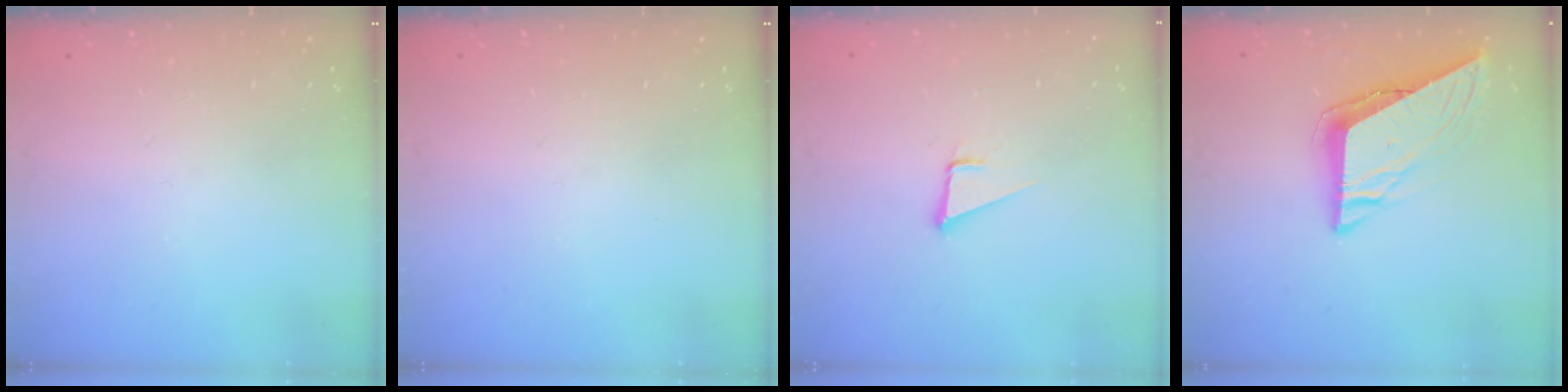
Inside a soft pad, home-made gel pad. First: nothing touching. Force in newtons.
{"total": 0.0}
{"total": 3.6, "press": 2.8, "slide": 2.3}
{"total": 8.8, "press": 8.8, "slide": 0.9}